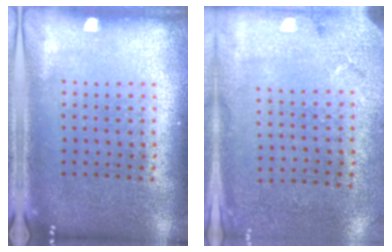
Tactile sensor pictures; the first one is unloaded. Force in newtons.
{"total": 2.7, "press": 2.2, "slide": 1.6}